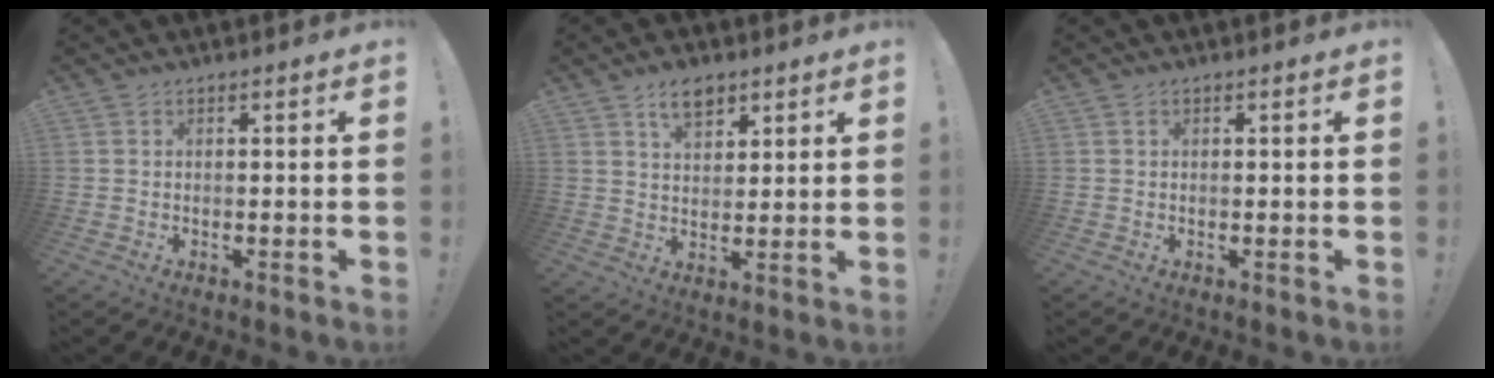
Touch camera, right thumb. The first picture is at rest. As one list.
[{"total": 7.2, "force": [4.4, 4.3, 3.8], "torque": [-0.058, -0.011, 0.079]}, {"total": 0.0}]